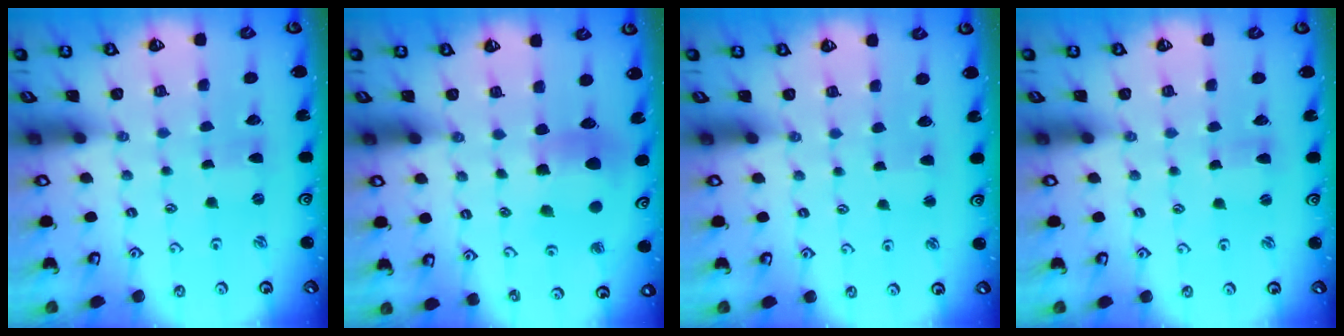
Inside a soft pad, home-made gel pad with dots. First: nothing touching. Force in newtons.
{"total": 9.7, "press": 9.6, "slide": 1.0}
{"total": 2.5, "press": 2.5, "slide": 0.2}
{"total": 1.6, "press": 1.6, "slide": 0.2}